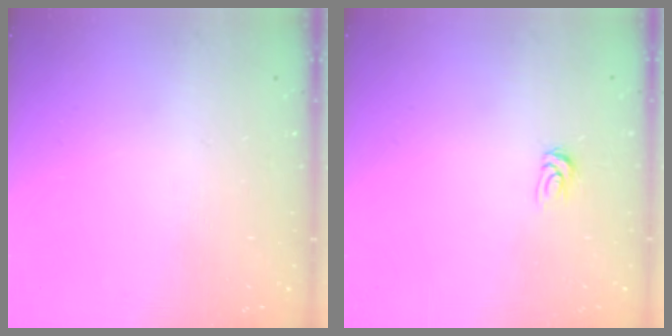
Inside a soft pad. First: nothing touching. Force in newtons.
{"total": 3.8, "press": 3.8, "slide": 0.2}